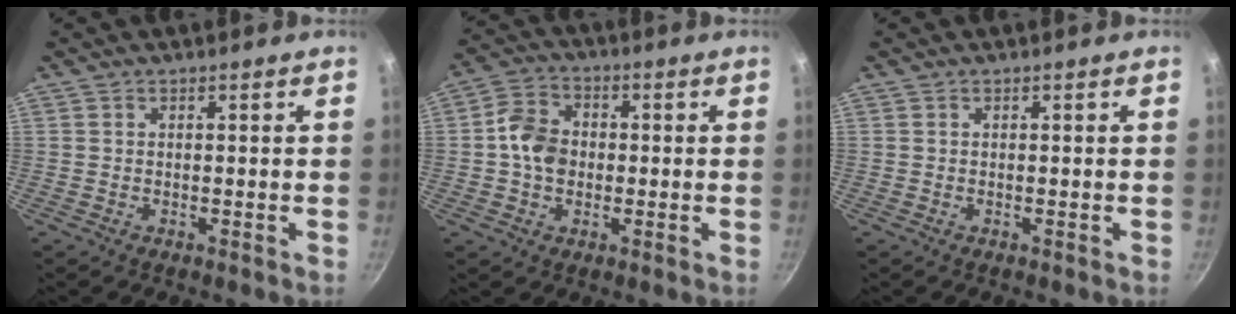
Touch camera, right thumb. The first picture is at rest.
{"total": 8.1, "force": [-0.3, 6.5, 4.9], "torque": [-0.065, 0.021, -0.020]}
{"total": 0.0}